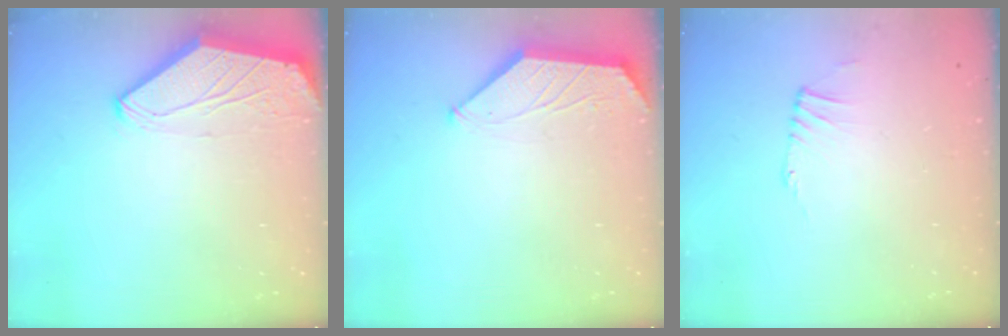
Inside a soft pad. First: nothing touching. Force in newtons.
{"total": 1.6, "press": 1.6, "slide": 0.3}
{"total": 0.0}